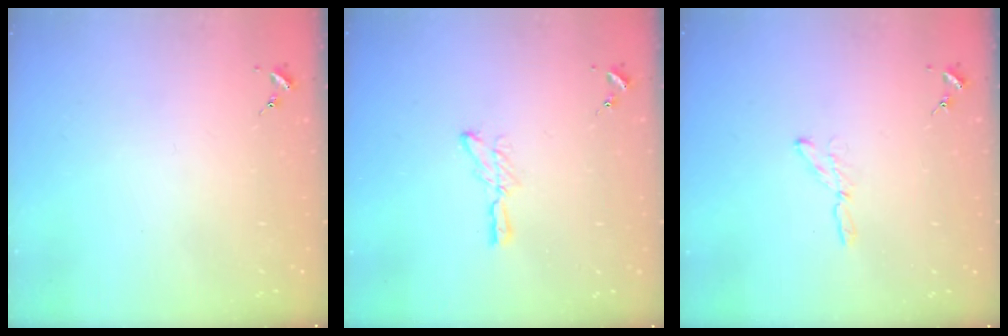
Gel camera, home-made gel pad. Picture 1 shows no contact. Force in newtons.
{"total": 5.5, "press": 5.5, "slide": 0.5}
{"total": 3.7, "press": 3.7, "slide": 0.4}